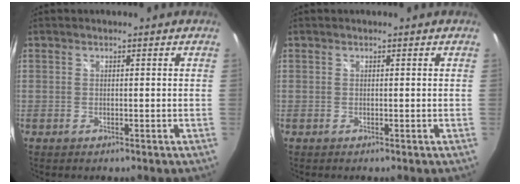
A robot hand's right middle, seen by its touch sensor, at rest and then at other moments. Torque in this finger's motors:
{"motor_torque": [0.00, 0.00, 0.00, 0.01]}